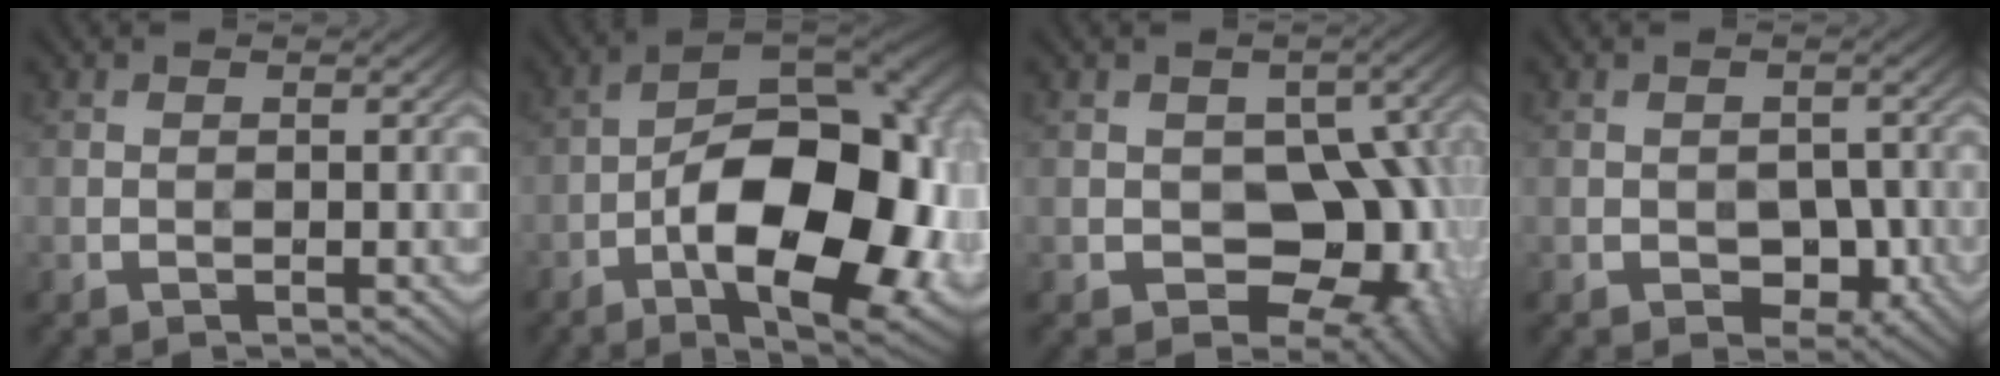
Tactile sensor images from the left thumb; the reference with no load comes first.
{"total": 19.2, "force": [-6.1, 9.0, 15.8], "torque": [-0.228, -0.001, -0.097]}
{"total": 12.0, "force": [-2.2, 8.4, 8.3], "torque": [-0.078, -0.001, -0.035]}
{"total": 3.8, "force": [-1.3, 2.5, 2.5], "torque": [-0.029, -0.005, -0.019]}